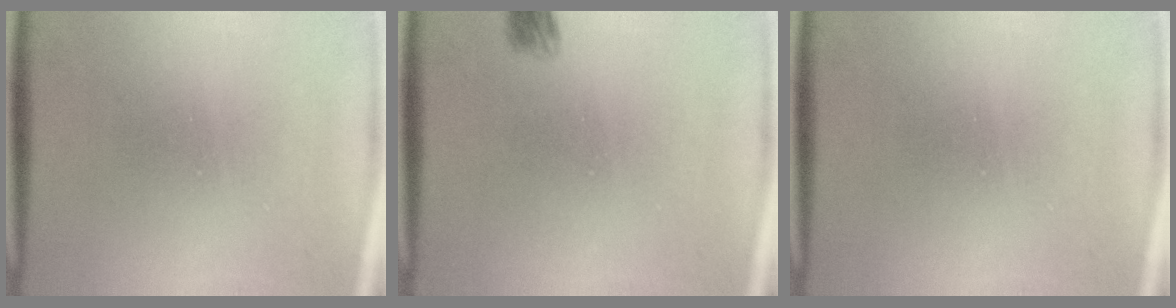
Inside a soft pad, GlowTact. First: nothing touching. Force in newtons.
{"total": 1.6}
{"total": 0.0}